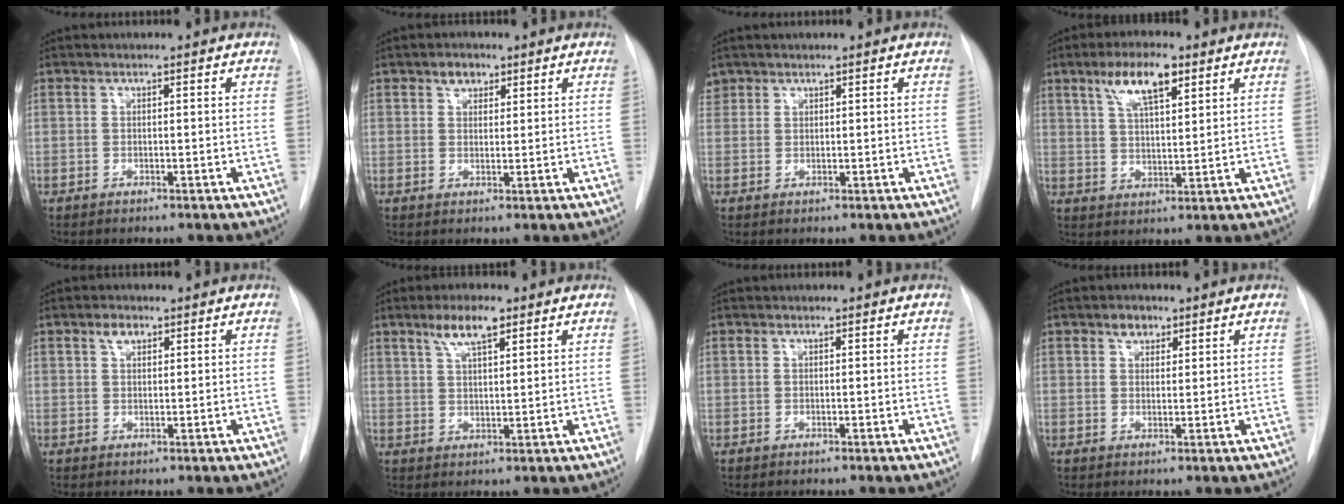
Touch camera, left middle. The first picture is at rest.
{"total": 2.5, "force": [1.6, 1.6, 1.1], "torque": [-0.017, 0.007, 0.025]}
{"total": 2.1, "force": [1.6, 1.4, -0.1], "torque": [0.006, 0.013, 0.029]}
{"total": 8.2, "force": [4.6, 2.2, 6.4], "torque": [-0.120, 0.010, 0.084]}
{"total": 2.1, "force": [1.2, 1.1, 1.2], "torque": [-0.022, 0.007, 0.022]}
{"total": 5.5, "force": [3.5, 1.3, 4.1], "torque": [-0.077, 0.007, 0.063]}
{"total": 0.0}
{"total": 2.4, "force": [1.6, 1.6, 1.0], "torque": [-0.016, 0.007, 0.026]}